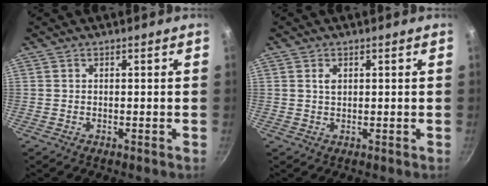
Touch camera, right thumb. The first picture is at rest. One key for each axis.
{"total": 1.5, "fx": 0.5, "fy": 0.9, "fz": 1.1, "tx": -0.017, "ty": -0.001, "tz": 0.011}